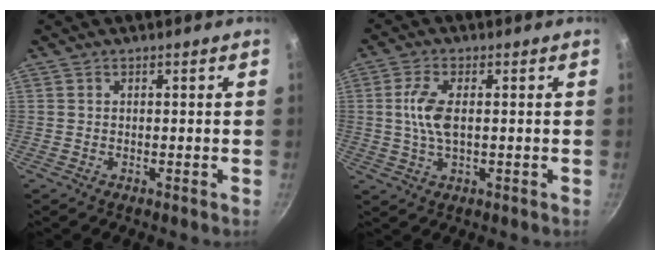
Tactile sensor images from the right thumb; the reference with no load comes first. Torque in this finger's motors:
{"motor_torque": [0.16, 1.83, 0.55, 0.20, 0.14]}